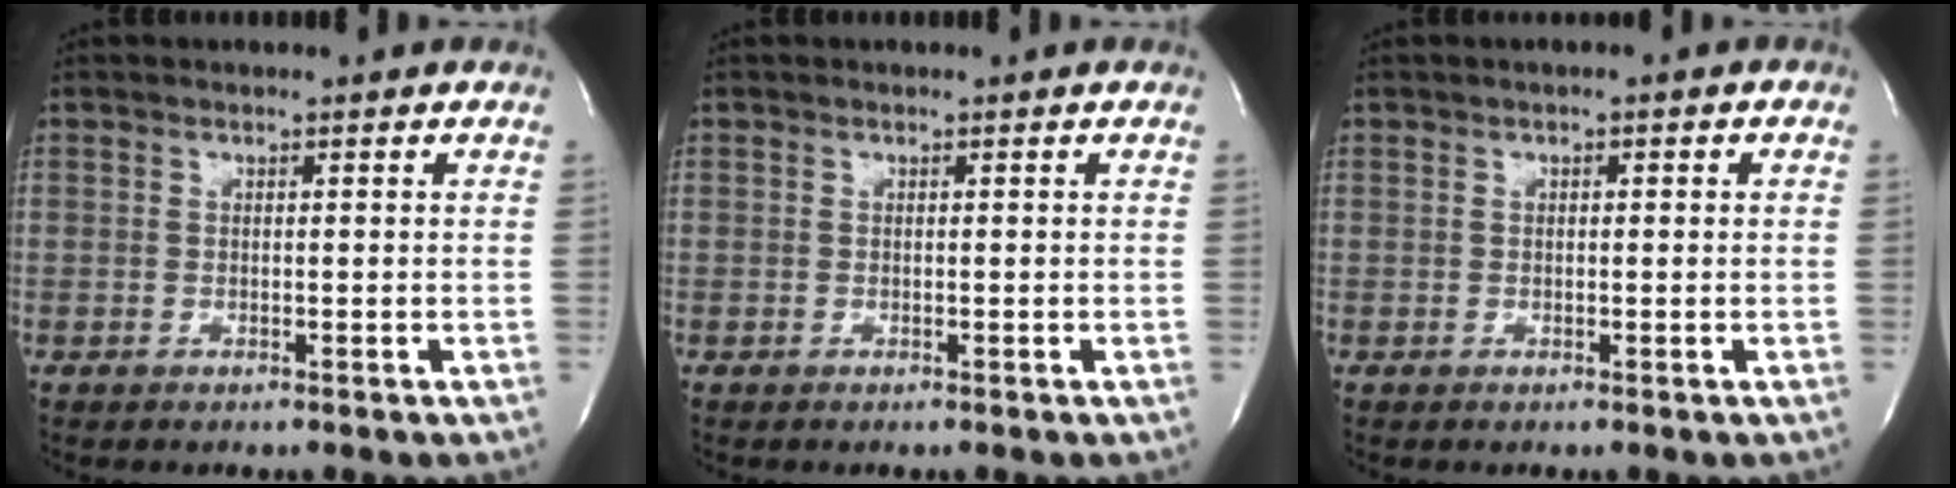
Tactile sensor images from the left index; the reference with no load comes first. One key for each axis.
{"total": 0.0}
{"total": 1.3, "fx": 0.4, "fy": 0.6, "fz": 1.1, "tx": -0.019, "ty": 0.009, "tz": 0.004}